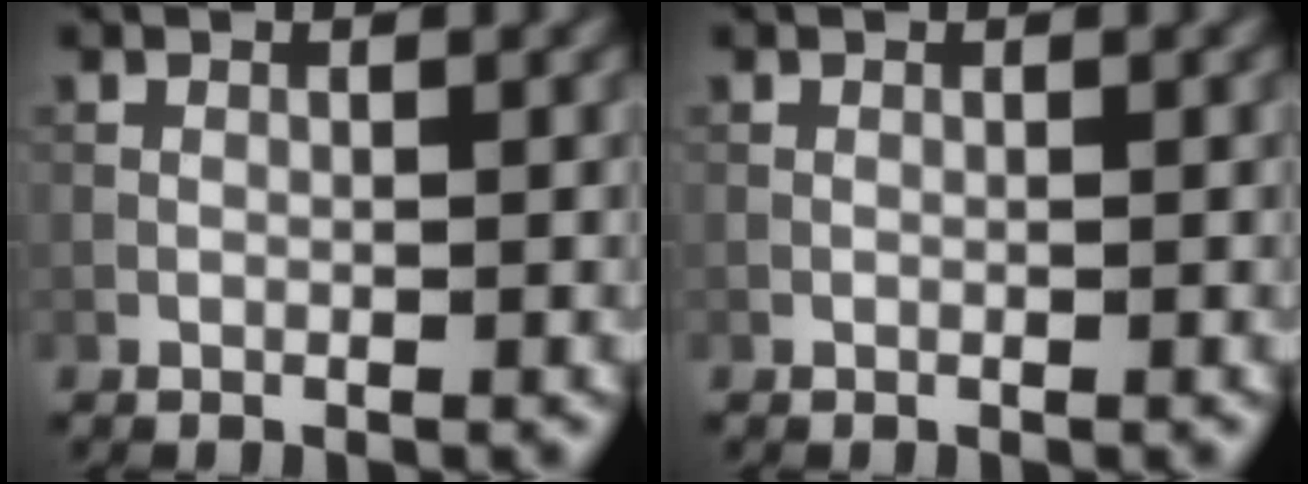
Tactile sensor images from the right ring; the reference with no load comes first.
{"total": 0.0}